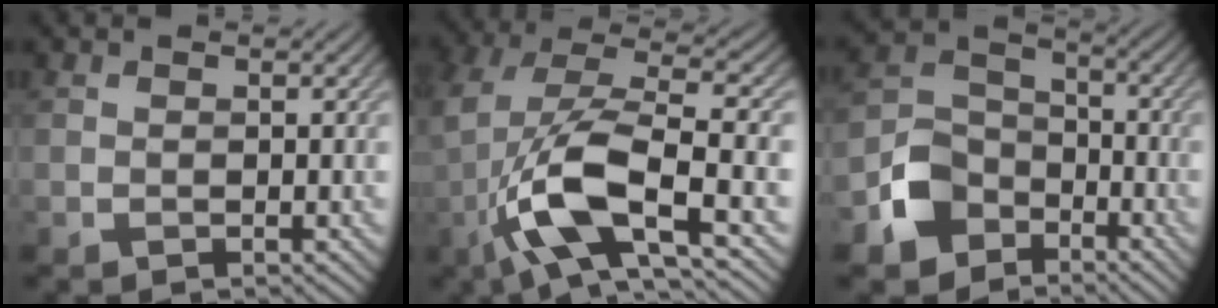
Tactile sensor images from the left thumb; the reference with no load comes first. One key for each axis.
{"total": 13.3, "fx": -4.0, "fy": 5.2, "fz": 11.6, "tx": -0.238, "ty": -0.004, "tz": -0.074}
{"total": 7.4, "fx": -4.3, "fy": 5.3, "fz": 2.8, "tx": -0.060, "ty": 0.000, "tz": -0.105}